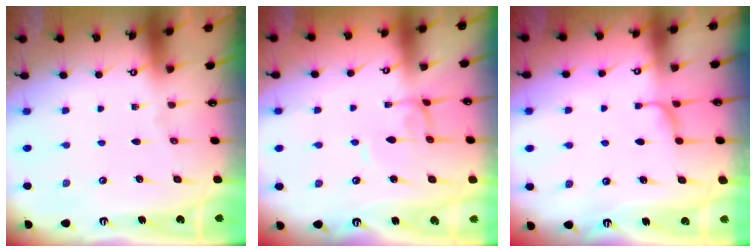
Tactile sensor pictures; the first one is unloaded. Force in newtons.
{"total": 2.2, "press": 2.2, "slide": 0.1}
{"total": 1.9, "press": 1.8, "slide": 0.6}